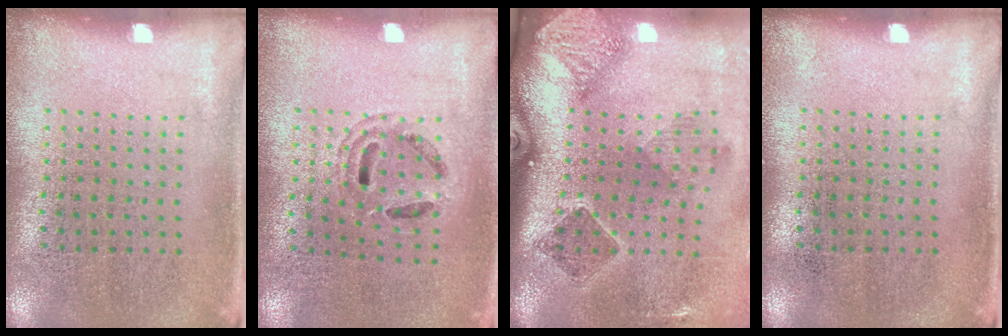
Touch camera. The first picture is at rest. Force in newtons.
{"total": 1.0, "press": 1.0, "slide": 0.1}
{"total": 2.8, "press": 1.8, "slide": 2.1}
{"total": 0.0}